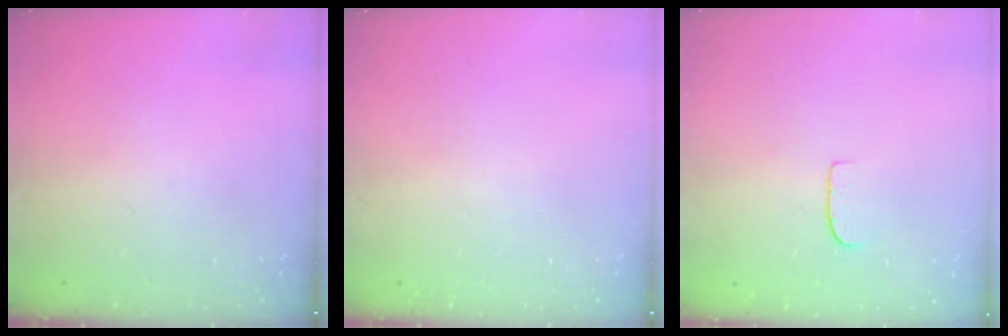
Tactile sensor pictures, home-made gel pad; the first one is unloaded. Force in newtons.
{"total": 0.0}
{"total": 6.1, "press": 6.1, "slide": 0.5}